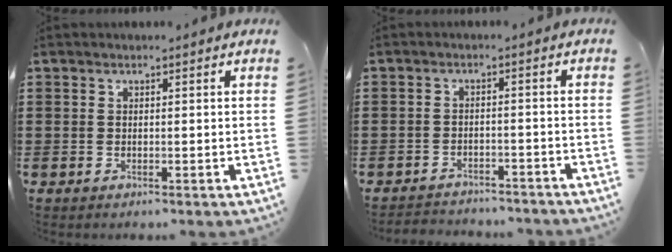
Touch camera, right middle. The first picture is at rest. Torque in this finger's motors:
{"motor_torque": [1.30, -0.83, 0.09, 0.06]}